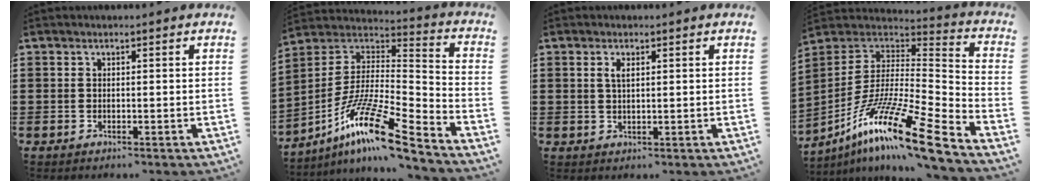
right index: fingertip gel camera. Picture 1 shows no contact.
{"total": 14.3, "force": [-9.2, 1.5, 10.9], "torque": [-0.208, 0.003, -0.174]}
{"total": 1.7, "force": [0.5, 0.6, 1.5], "torque": [-0.030, 0.006, 0.008]}
{"total": 17.7, "force": [-11.7, 2.2, 13.2], "torque": [-0.245, 0.018, -0.210]}